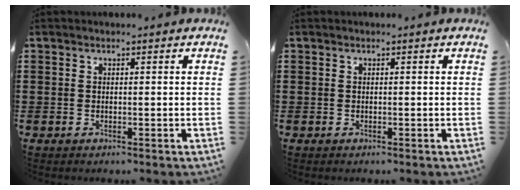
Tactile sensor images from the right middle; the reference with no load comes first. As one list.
[{"total": 0.0}]